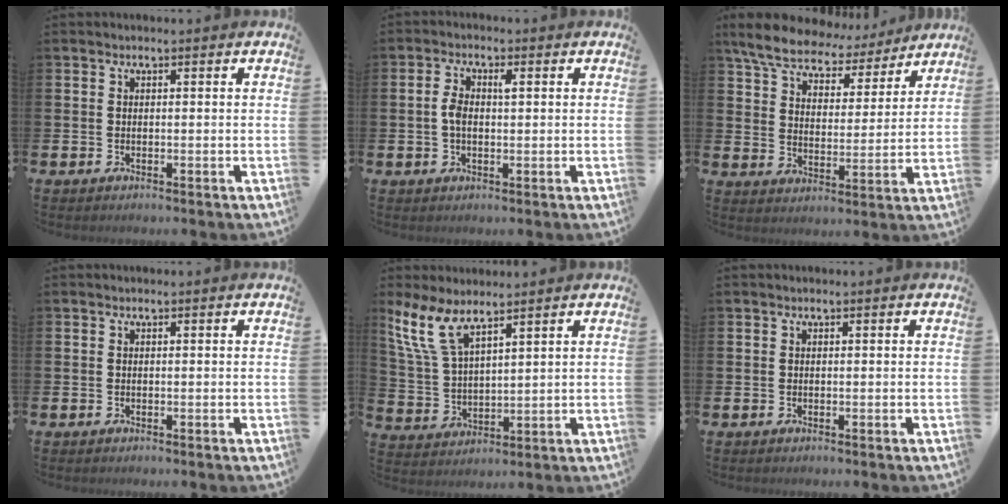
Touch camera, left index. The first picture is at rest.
{"total": 3.0, "force": [0.4, 1.5, 2.6], "torque": [-0.041, 0.004, 0.002]}
{"total": 8.3, "force": [7.6, 2.5, 2.1], "torque": [-0.075, -0.048, 0.135]}
{"total": 0.0}
{"total": 7.5, "force": [6.2, 2.0, 3.8], "torque": [-0.100, -0.014, 0.114]}
{"total": 0.0}